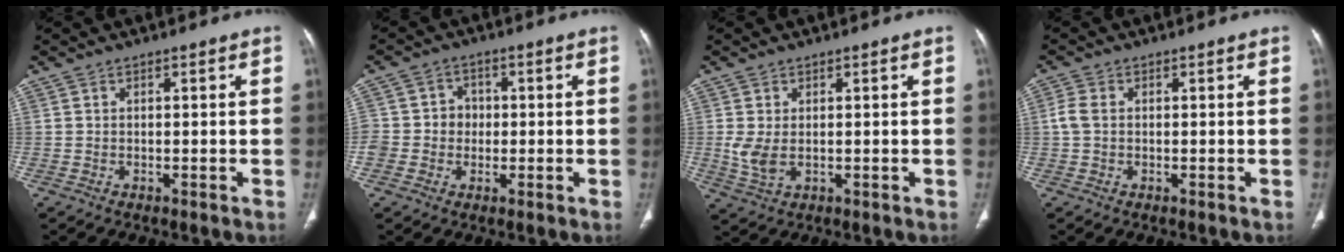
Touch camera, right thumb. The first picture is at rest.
{"total": 6.0, "force": [-0.5, 5.6, 2.3], "torque": [-0.011, 0.018, -0.012]}
{"total": 4.1, "force": [0.1, 2.5, 3.3], "torque": [-0.079, -0.007, 0.010]}
{"total": 2.7, "force": [0.1, 1.9, 1.9], "torque": [-0.051, 0.005, 0.000]}